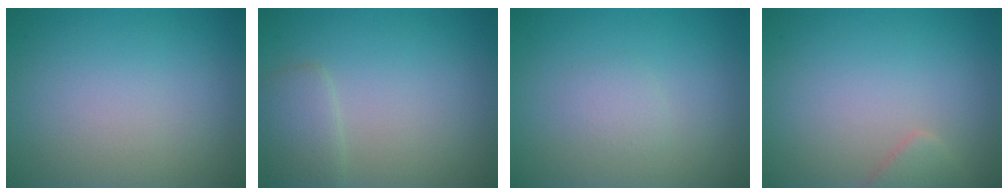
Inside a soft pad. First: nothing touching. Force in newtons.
{"total": 2.1, "press": 2.1, "slide": 0.1}
{"total": 1.0, "press": 1.0, "slide": 0.0}
{"total": 1.4, "press": 1.4, "slide": 0.1}